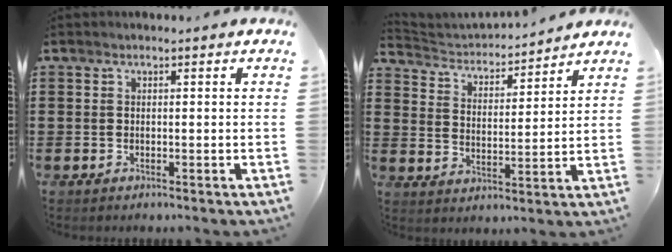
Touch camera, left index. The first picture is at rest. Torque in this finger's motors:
{"motor_torque": [-0.06, -0.05, 0.12, 0.04]}